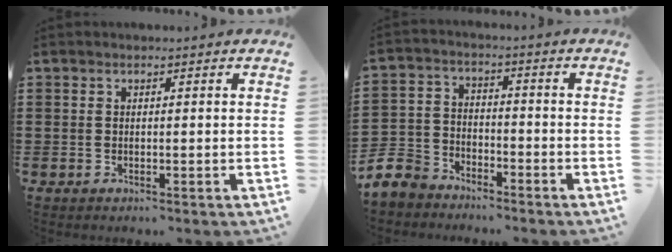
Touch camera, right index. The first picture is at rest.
{"total": 7.3, "force": [-6.4, 3.1, 1.4], "torque": [-0.059, 0.011, -0.135]}